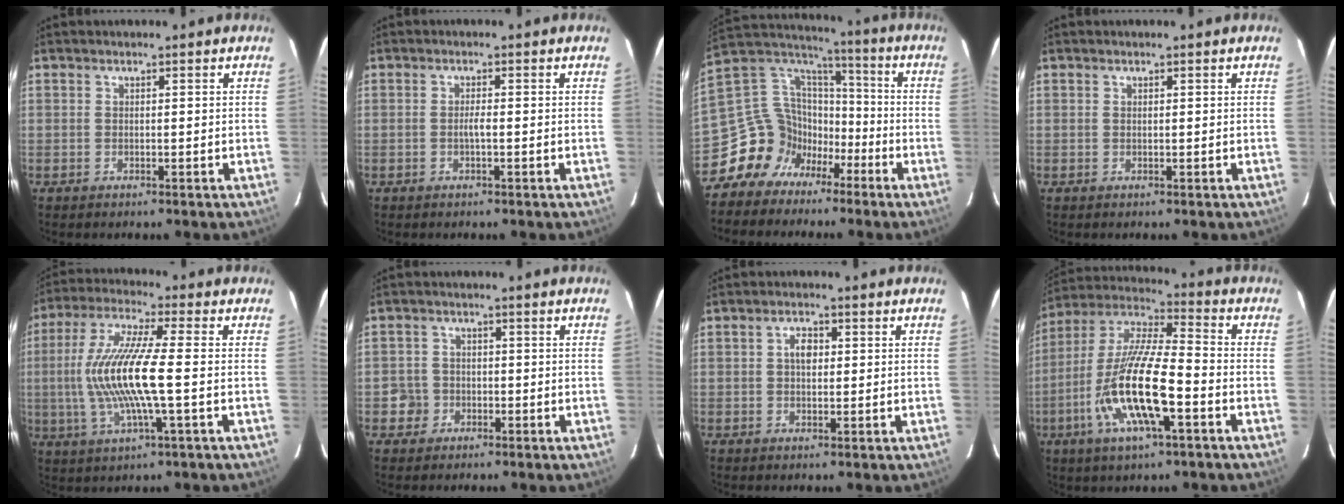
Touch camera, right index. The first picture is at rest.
{"total": 1.4, "force": [-0.4, 0.0, 1.3], "torque": [-0.025, 0.002, -0.009]}
{"total": 13.9, "force": [-8.0, 10.7, 3.8], "torque": [-0.089, 0.050, -0.145]}
{"total": 0.0}
{"total": 14.4, "force": [-1.3, 1.4, 14.2], "torque": [-0.283, -0.002, -0.024]}
{"total": 3.6, "force": [-1.5, 3.3, 0.2], "torque": [-0.001, 0.018, -0.027]}
{"total": 2.8, "force": [0.4, 1.8, 2.1], "torque": [-0.036, 0.009, 0.007]}
{"total": 17.9, "force": [-6.3, 4.1, 16.3], "torque": [-0.328, -0.017, -0.126]}